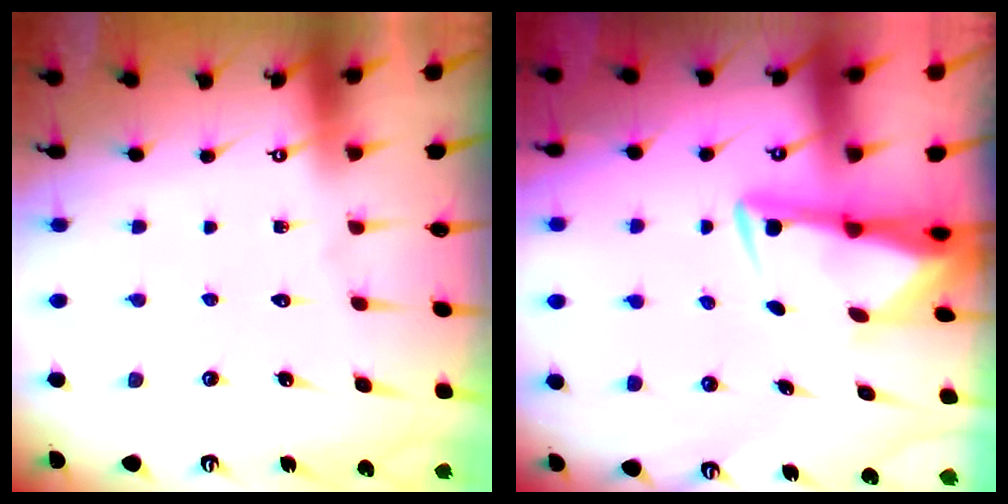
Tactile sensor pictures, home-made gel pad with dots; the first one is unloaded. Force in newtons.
{"total": 4.6, "press": 4.5, "slide": 0.9}